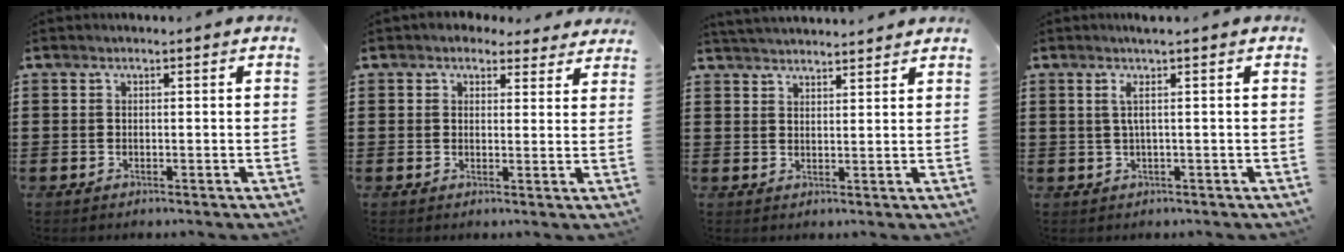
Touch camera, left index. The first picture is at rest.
{"total": 3.2, "force": [2.8, 1.5, 0.6], "torque": [-0.015, -0.005, 0.050]}
{"total": 2.8, "force": [2.8, -0.1, 0.0], "torque": [-0.010, -0.007, 0.053]}
{"total": 2.5, "force": [0.4, -0.5, 2.4], "torque": [-0.045, -0.006, 0.005]}